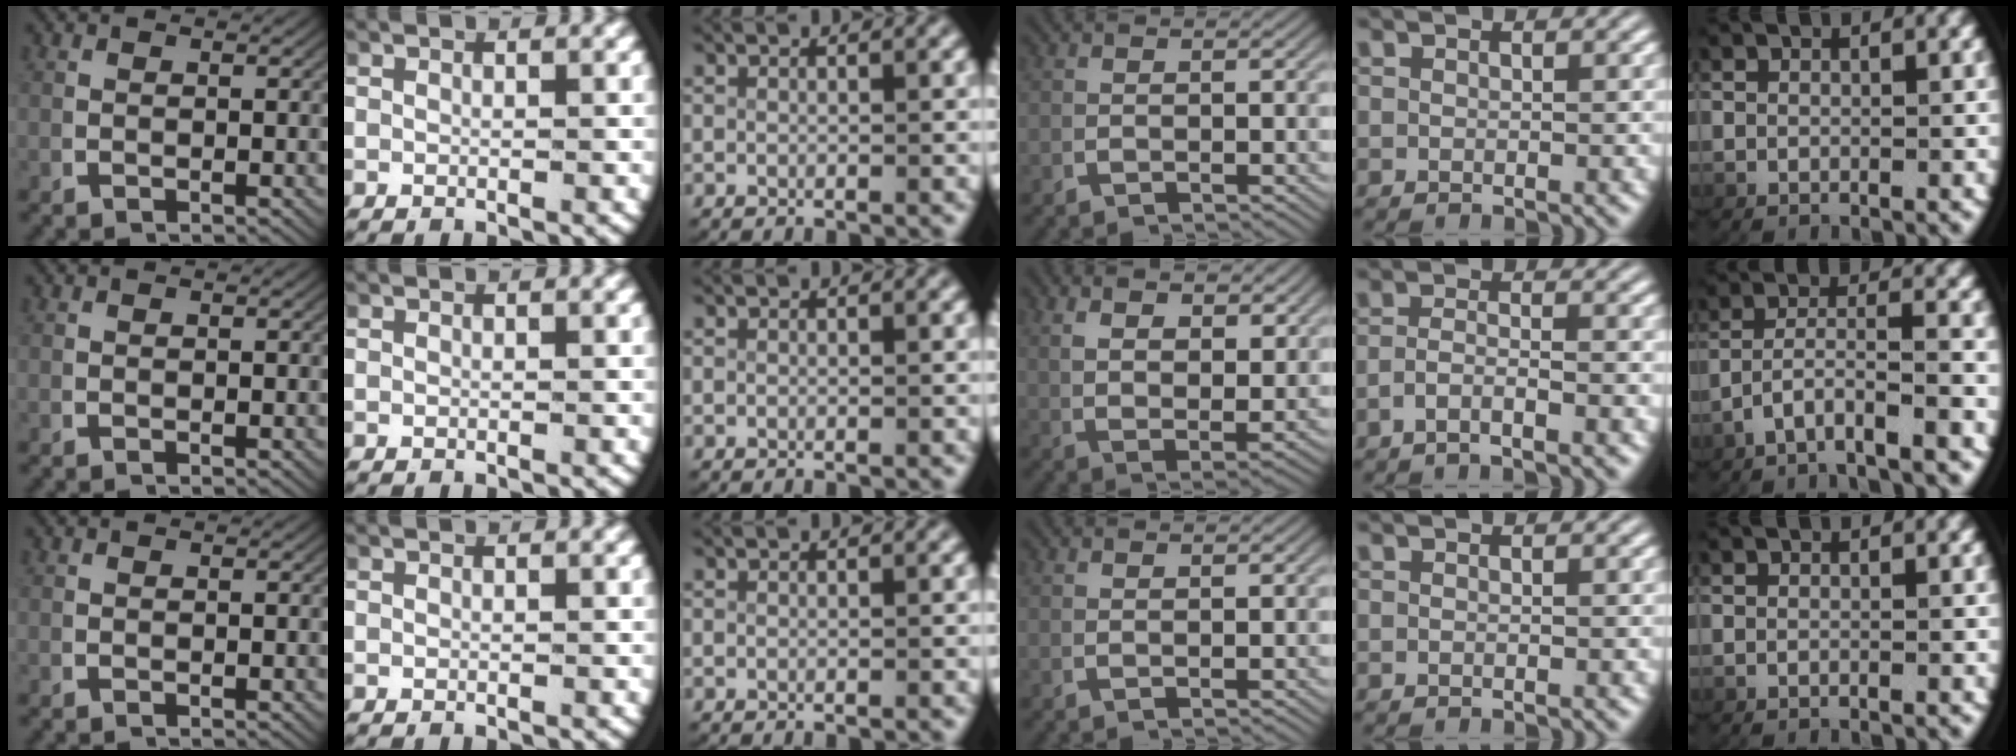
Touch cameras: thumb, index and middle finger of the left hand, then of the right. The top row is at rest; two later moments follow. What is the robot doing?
{"motion": "lift_and_place", "object": "towel"}